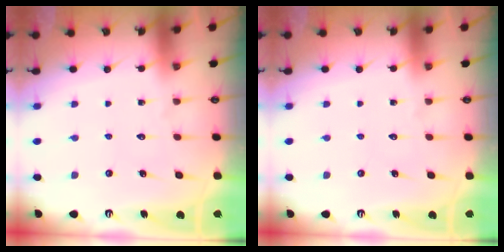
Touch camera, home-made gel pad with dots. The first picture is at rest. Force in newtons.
{"total": 0.0}